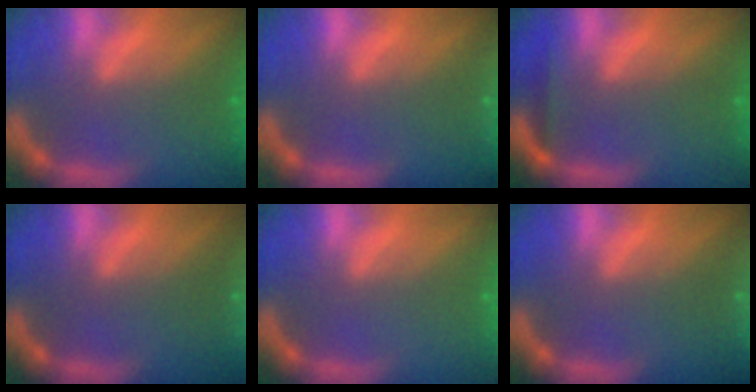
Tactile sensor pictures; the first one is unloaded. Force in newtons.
{"total": 3.0}
{"total": 1.4}
{"total": 9.0}
{"total": 0.0}
{"total": 7.5}